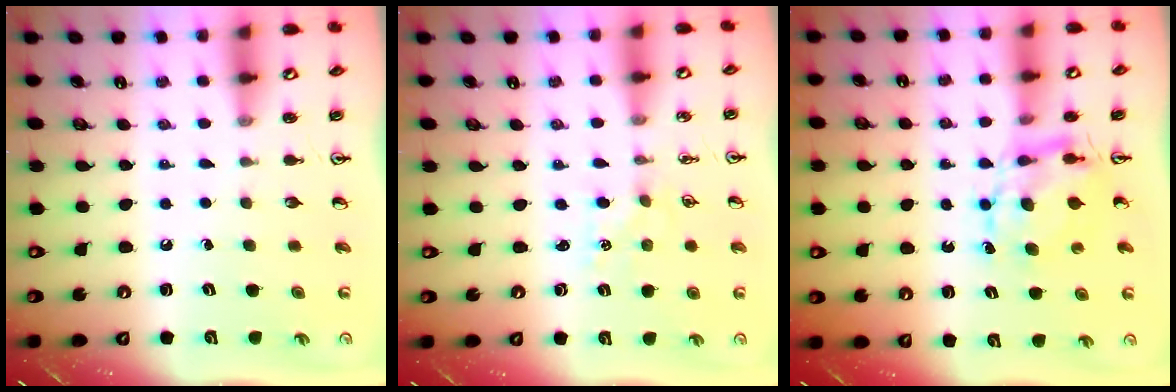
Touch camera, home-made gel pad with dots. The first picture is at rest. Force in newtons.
{"total": 2.3, "press": 2.3, "slide": 0.3}
{"total": 6.6, "press": 6.6, "slide": 0.5}